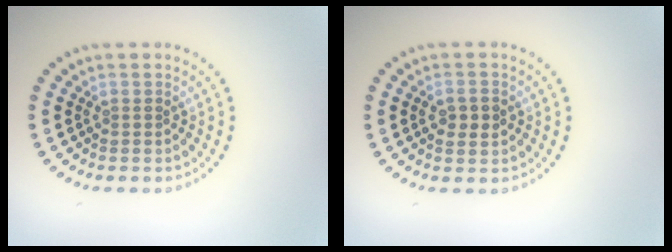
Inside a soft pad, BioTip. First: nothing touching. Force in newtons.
{"total": 2.2, "press": 2.2, "slide": 0.2}